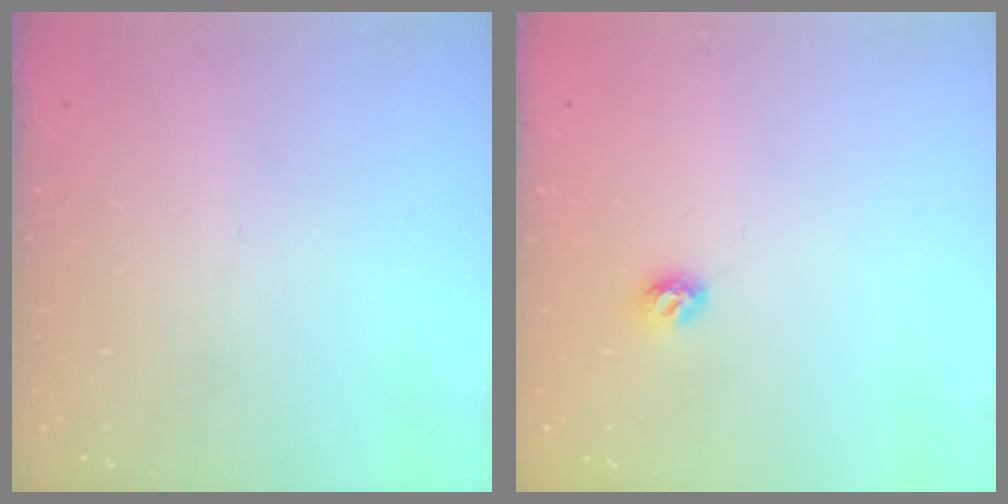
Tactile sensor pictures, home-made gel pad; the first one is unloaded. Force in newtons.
{"total": 5.9, "press": 5.9, "slide": 0.8}